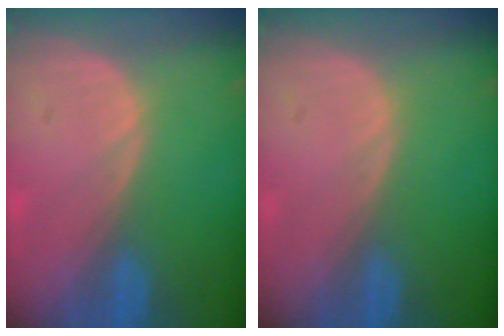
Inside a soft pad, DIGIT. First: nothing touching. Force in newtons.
{"total": 0.0}